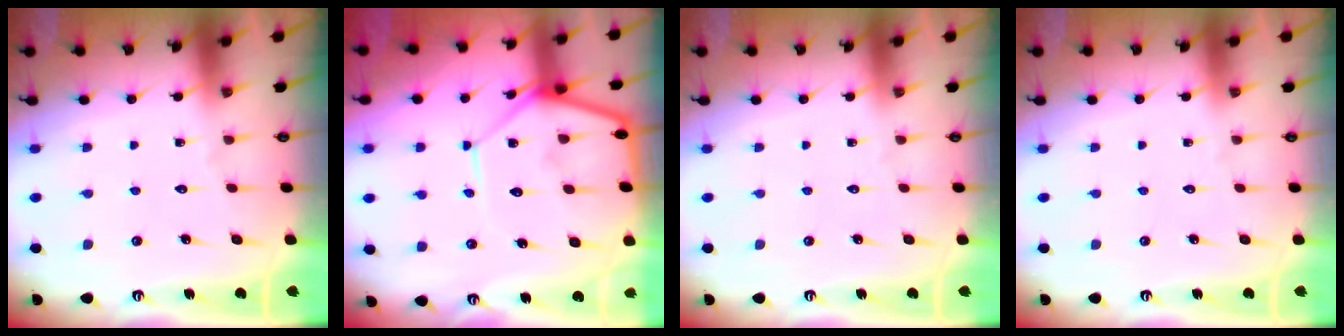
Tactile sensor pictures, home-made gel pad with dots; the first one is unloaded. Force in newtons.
{"total": 13.5, "press": 13.4, "slide": 0.9}
{"total": 0.0}
{"total": 0.0}